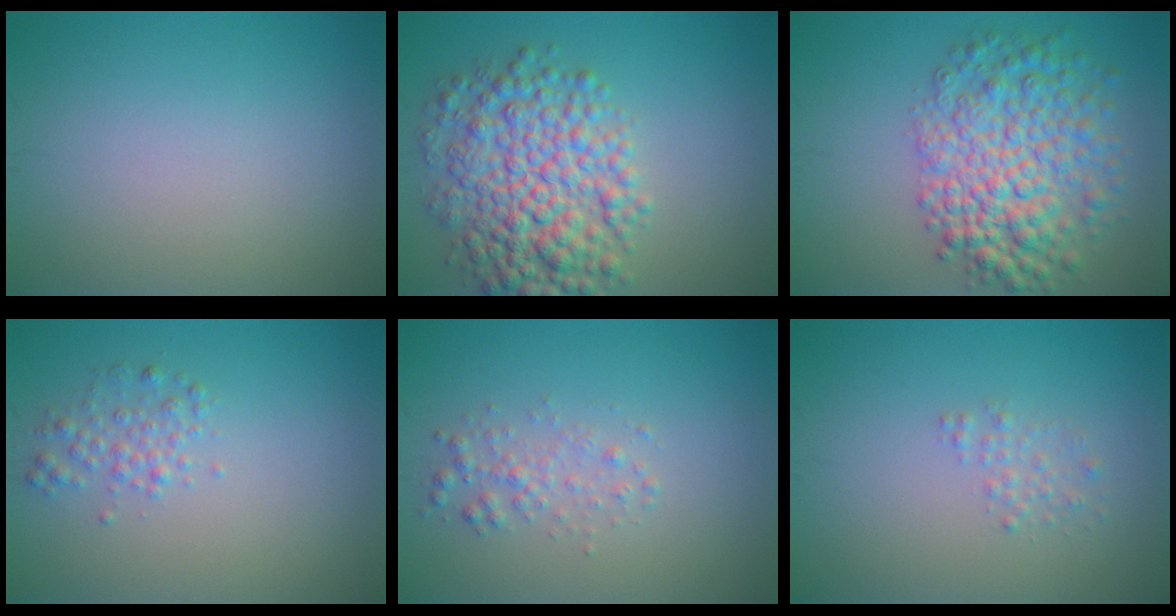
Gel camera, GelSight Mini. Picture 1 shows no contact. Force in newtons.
{"total": 7.8, "press": 7.8, "slide": 0.0}
{"total": 7.3, "press": 7.3, "slide": 0.2}
{"total": 1.7, "press": 1.7, "slide": 0.0}
{"total": 1.7, "press": 1.7, "slide": 0.0}
{"total": 1.2, "press": 1.2, "slide": 0.0}